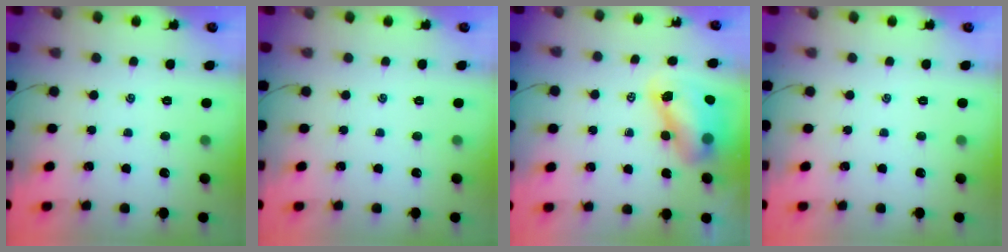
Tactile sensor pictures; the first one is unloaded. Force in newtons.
{"total": 0.0}
{"total": 8.1, "press": 7.9, "slide": 1.9}
{"total": 0.0}